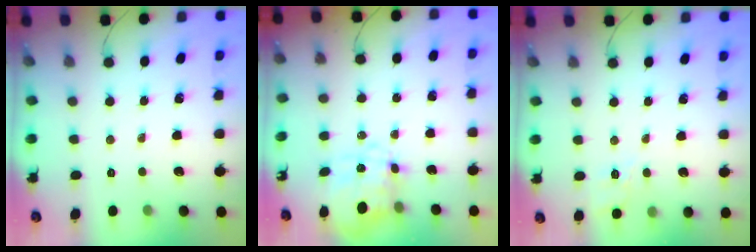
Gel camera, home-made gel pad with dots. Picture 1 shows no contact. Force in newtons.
{"total": 9.6, "press": 9.5, "slide": 1.7}
{"total": 7.5, "press": 7.3, "slide": 1.7}